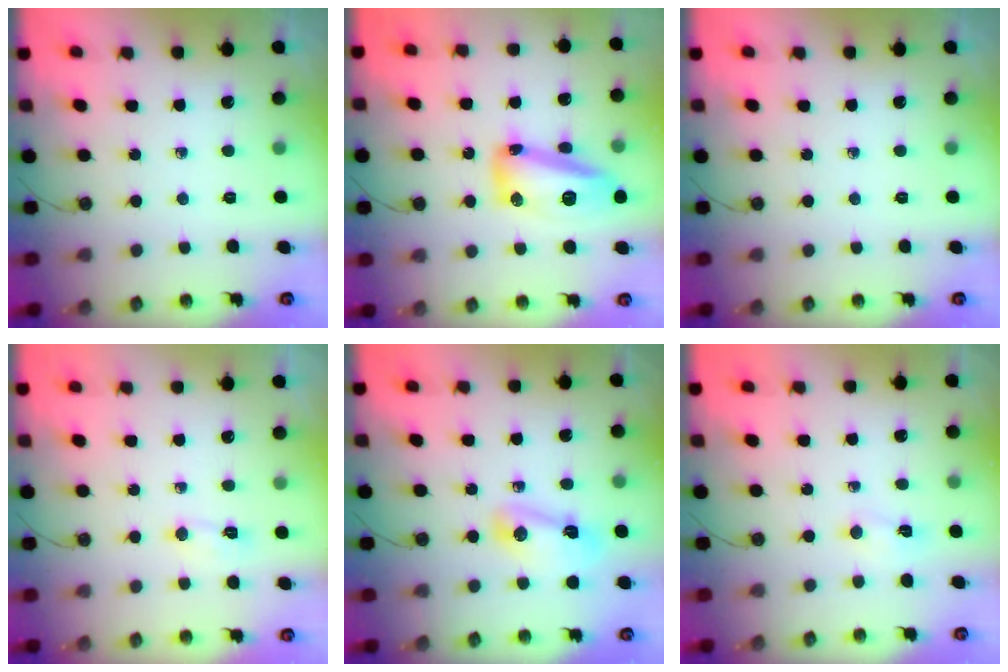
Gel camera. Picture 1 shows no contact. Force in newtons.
{"total": 14.1, "press": 14.0, "slide": 1.4}
{"total": 0.0}
{"total": 3.5, "press": 3.5, "slide": 0.5}
{"total": 6.1, "press": 6.1, "slide": 0.4}
{"total": 2.8, "press": 2.7, "slide": 0.7}